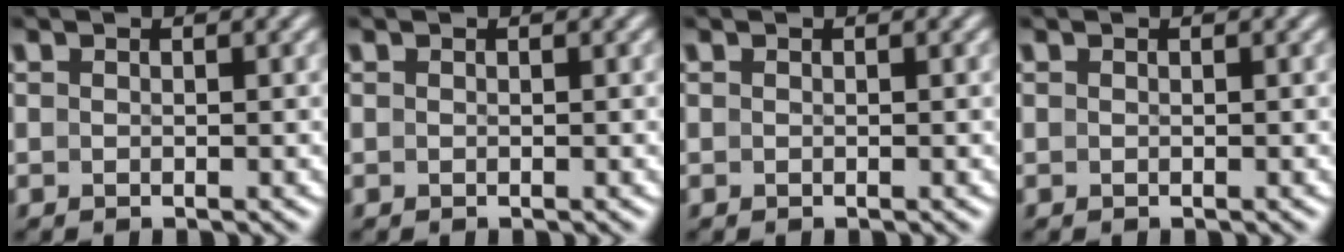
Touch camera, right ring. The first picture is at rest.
{"total": 0.0}
{"total": 0.0}
{"total": 0.0}